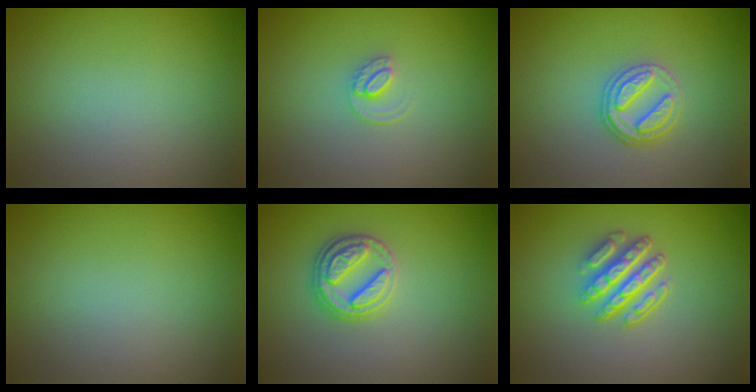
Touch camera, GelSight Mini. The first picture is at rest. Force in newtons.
{"total": 1.5, "press": 1.5, "slide": 0.2}
{"total": 2.6, "press": 2.6, "slide": 0.6}
{"total": 0.0}
{"total": 2.8, "press": 2.8, "slide": 0.2}
{"total": 4.5, "press": 3.4, "slide": 2.9}